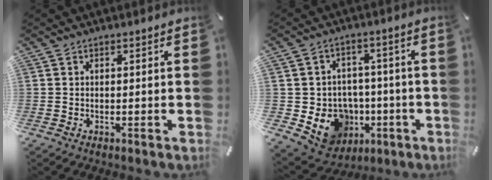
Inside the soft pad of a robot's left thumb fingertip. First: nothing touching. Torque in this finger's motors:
{"motor_torque": [0.28, 0.49, 0.68, 0.30, 0.09]}